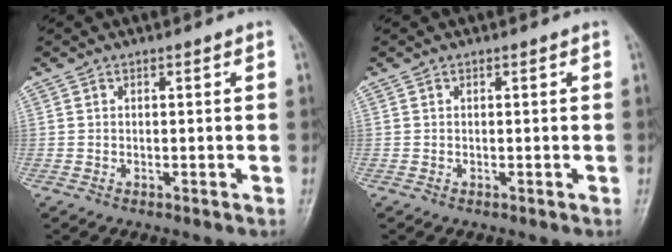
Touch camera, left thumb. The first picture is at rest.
{"total": 0.0}